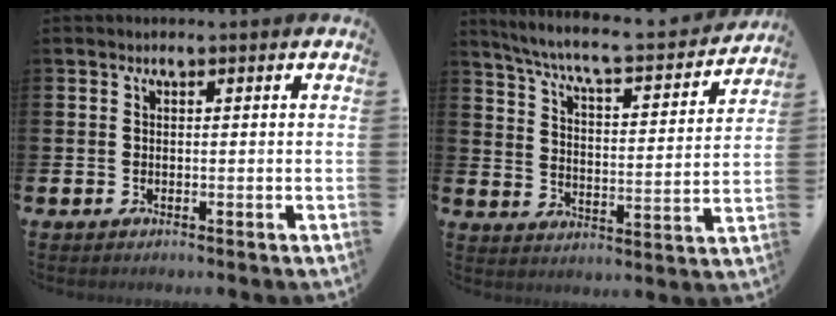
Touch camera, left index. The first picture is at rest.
{"total": 7.0, "force": [6.3, 0.9, 3.1], "torque": [-0.091, -0.044, 0.102]}